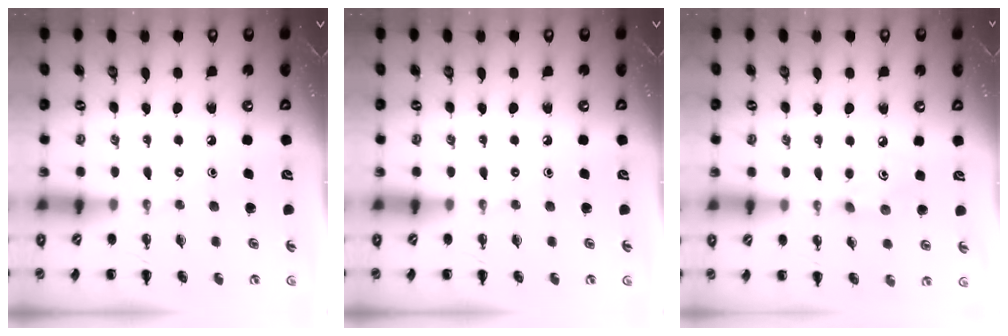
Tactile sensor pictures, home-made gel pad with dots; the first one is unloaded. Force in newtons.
{"total": 0.0}
{"total": 3.7, "press": 3.6, "slide": 0.8}